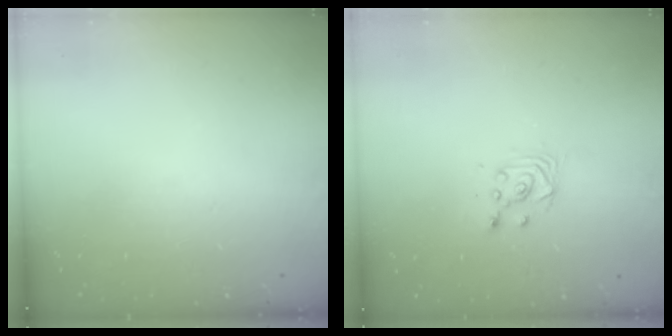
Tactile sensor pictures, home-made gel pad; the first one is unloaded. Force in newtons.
{"total": 3.3, "press": 3.3, "slide": 0.4}